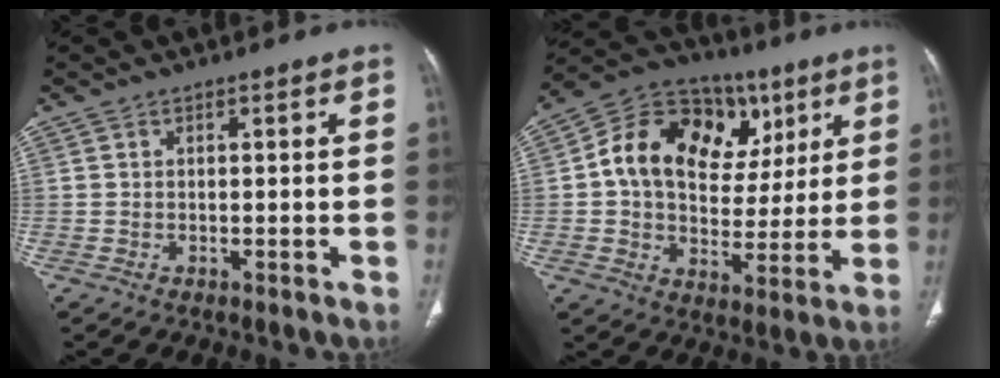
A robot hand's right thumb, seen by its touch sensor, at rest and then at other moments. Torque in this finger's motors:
{"motor_torque": [1.79, 2.01, 0.57, -0.44, 0.25]}